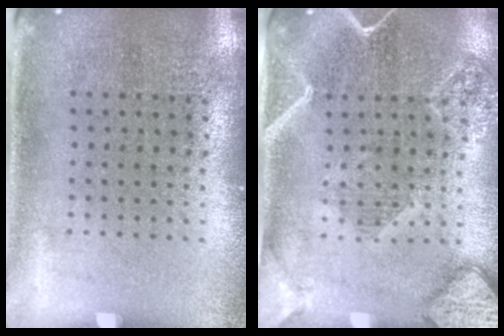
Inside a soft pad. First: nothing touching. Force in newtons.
{"total": 2.4, "press": 2.2, "slide": 0.9}